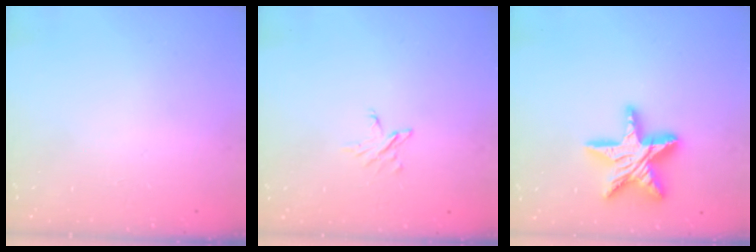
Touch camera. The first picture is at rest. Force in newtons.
{"total": 4.0, "press": 4.0, "slide": 0.5}
{"total": 17.1, "press": 17.0, "slide": 1.5}